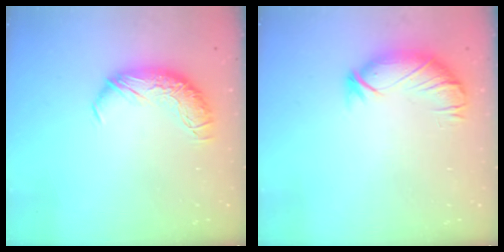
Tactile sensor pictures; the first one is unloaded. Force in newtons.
{"total": 3.5, "press": 3.0, "slide": 1.7}